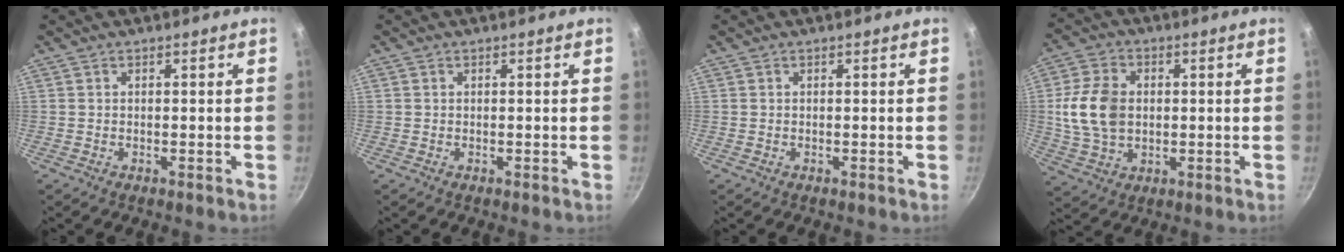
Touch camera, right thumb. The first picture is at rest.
{"total": 0.0}
{"total": 0.0}
{"total": 11.6, "force": [0.7, 8.4, 8.0], "torque": [-0.141, 0.004, 0.016]}